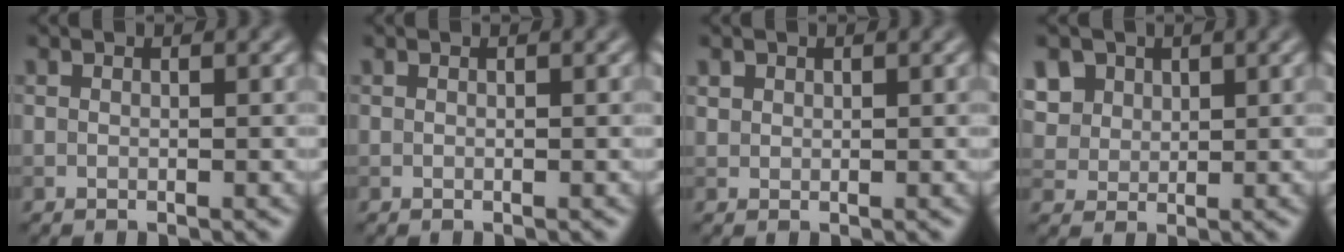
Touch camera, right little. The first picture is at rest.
{"total": 0.0}
{"total": 0.8, "force": [0.5, 0.6, 0.1], "torque": [-0.001, -0.001, 0.012]}
{"total": 7.0, "force": [3.6, 5.2, 3.0], "torque": [-0.090, 0.014, 0.060]}